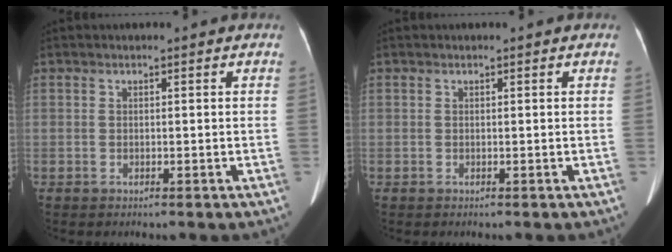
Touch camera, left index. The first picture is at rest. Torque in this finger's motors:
{"motor_torque": [0.05, 0.06, 0.00, 0.02]}